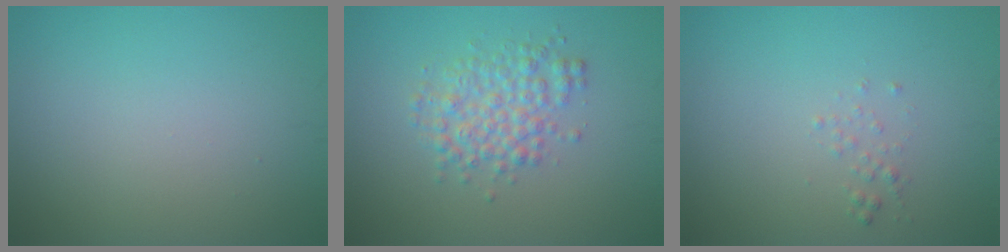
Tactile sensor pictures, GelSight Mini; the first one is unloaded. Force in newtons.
{"total": 3.5, "press": 3.5, "slide": 0.0}
{"total": 0.8, "press": 0.8, "slide": 0.1}